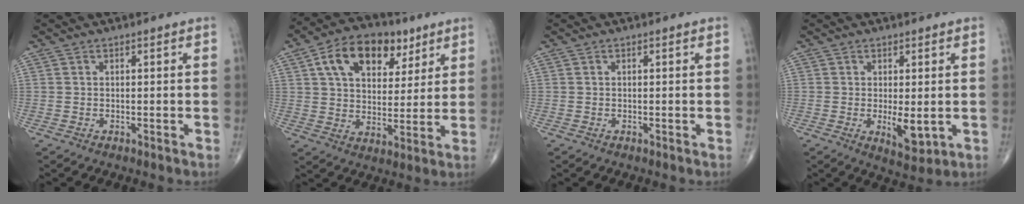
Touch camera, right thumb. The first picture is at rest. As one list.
[{"total": 15.8, "force": [7.3, 9.9, 10.0], "torque": [-0.131, -0.012, 0.121]}, {"total": 0.0}, {"total": 5.4, "force": [-0.5, 2.2, 4.8], "torque": [-0.068, -0.015, 0.000]}]